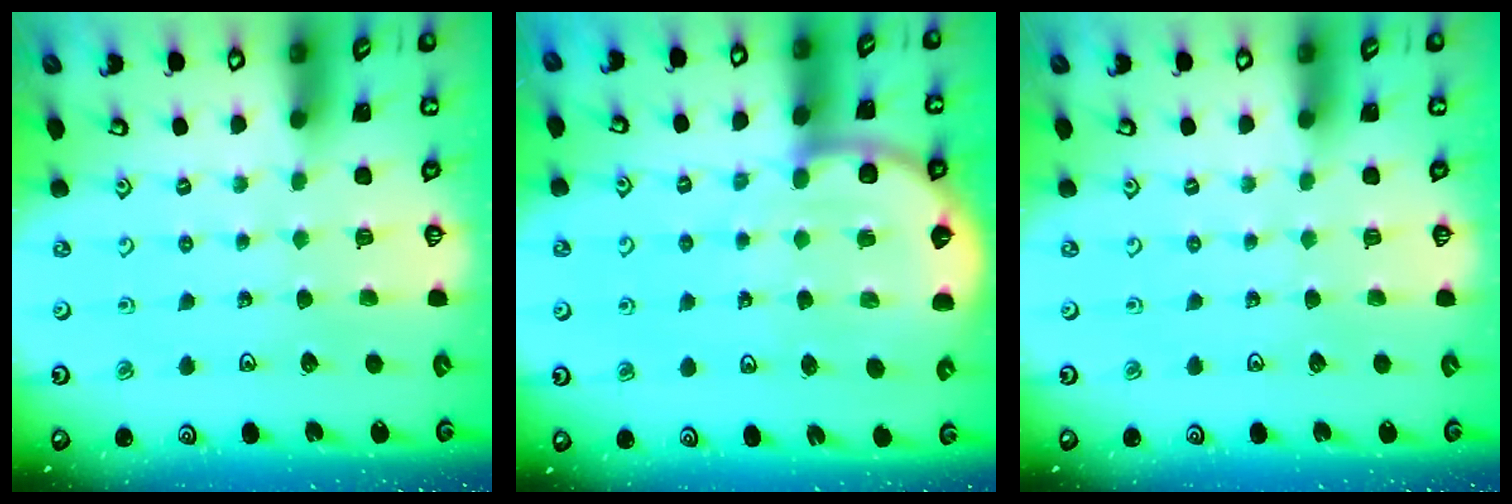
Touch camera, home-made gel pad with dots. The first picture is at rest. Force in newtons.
{"total": 7.3, "press": 7.2, "slide": 1.0}
{"total": 0.0}